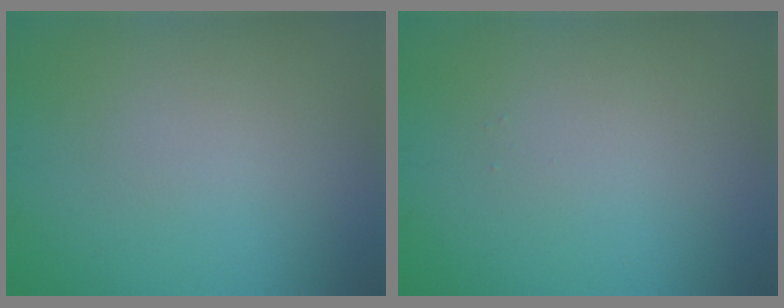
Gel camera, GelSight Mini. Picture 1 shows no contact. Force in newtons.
{"total": 0.0}